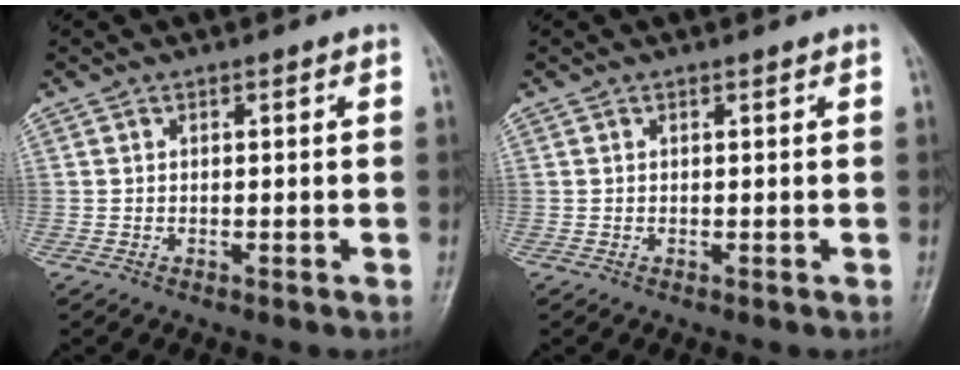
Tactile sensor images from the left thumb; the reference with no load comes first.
{"total": 0.0}